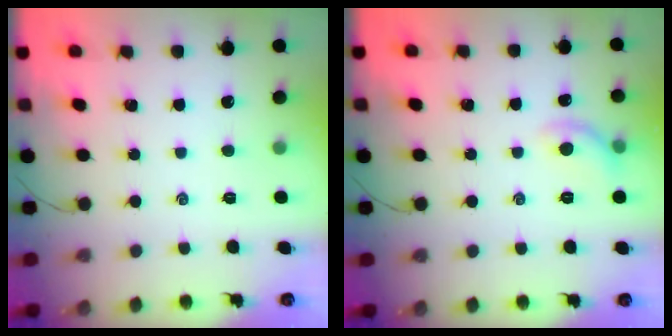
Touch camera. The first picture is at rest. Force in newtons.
{"total": 7.0, "press": 6.9, "slide": 1.1}